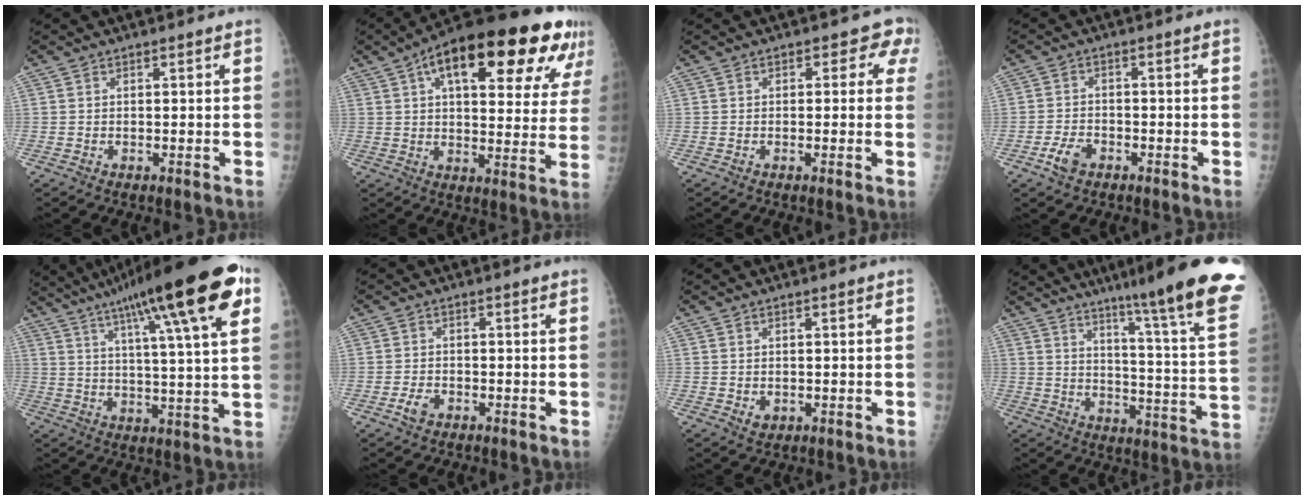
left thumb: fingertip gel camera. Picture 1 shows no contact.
{"total": 27.4, "force": [13.3, 10.4, 21.6], "torque": [-0.290, 0.014, 0.187]}
{"total": 3.4, "force": [1.3, 2.5, 2.0], "torque": [0.018, 0.004, -0.001]}
{"total": 4.0, "force": [-2.2, 2.5, 2.3], "torque": [-0.041, 0.012, -0.041]}
{"total": 23.4, "force": [11.7, 3.5, 19.9], "torque": [-0.303, -0.006, 0.175]}
{"total": 2.5, "force": [-1.4, 1.6, 1.5], "torque": [-0.029, 0.006, -0.025]}
{"total": 1.8, "force": [-0.3, 1.4, 1.1], "torque": [-0.009, -0.001, 0.003]}
{"total": 24.2, "force": [16.5, 1.1, 17.7], "torque": [-0.230, -0.092, 0.225]}